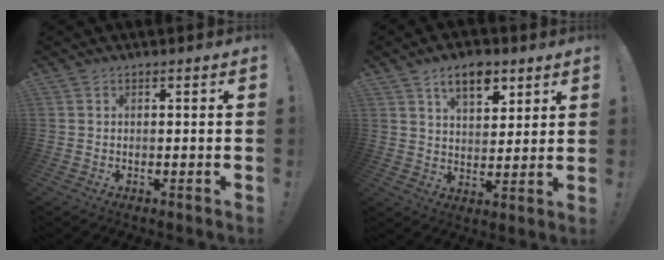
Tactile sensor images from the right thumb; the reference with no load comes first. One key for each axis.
{"total": 9.8, "fx": 5.8, "fy": 5.1, "fz": 6.0, "tx": -0.084, "ty": -0.027, "tz": 0.103}